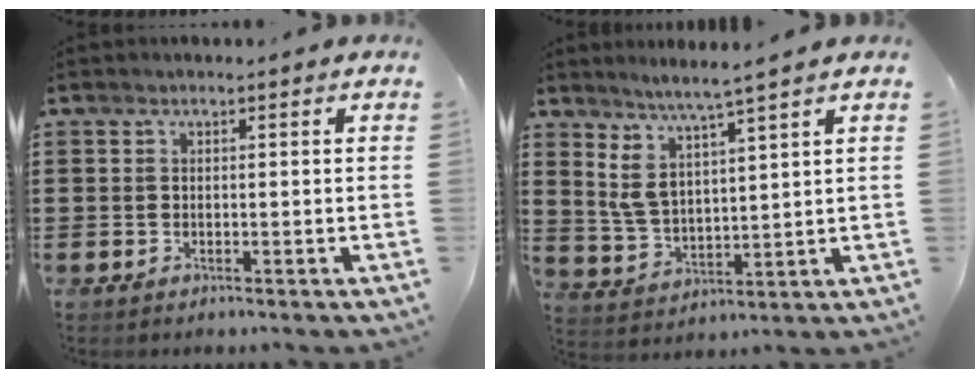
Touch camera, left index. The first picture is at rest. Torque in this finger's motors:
{"motor_torque": [1.10, -1.04, 0.30, 0.16]}